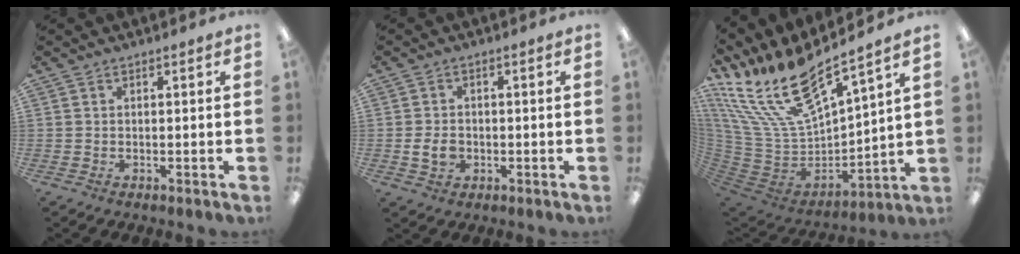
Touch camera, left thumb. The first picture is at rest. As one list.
[{"total": 3.9, "force": [-0.6, 2.9, 2.6], "torque": [-0.051, 0.004, -0.012]}, {"total": 21.6, "force": [16.5, 6.7, 12.2], "torque": [-0.268, -0.119, 0.291]}]